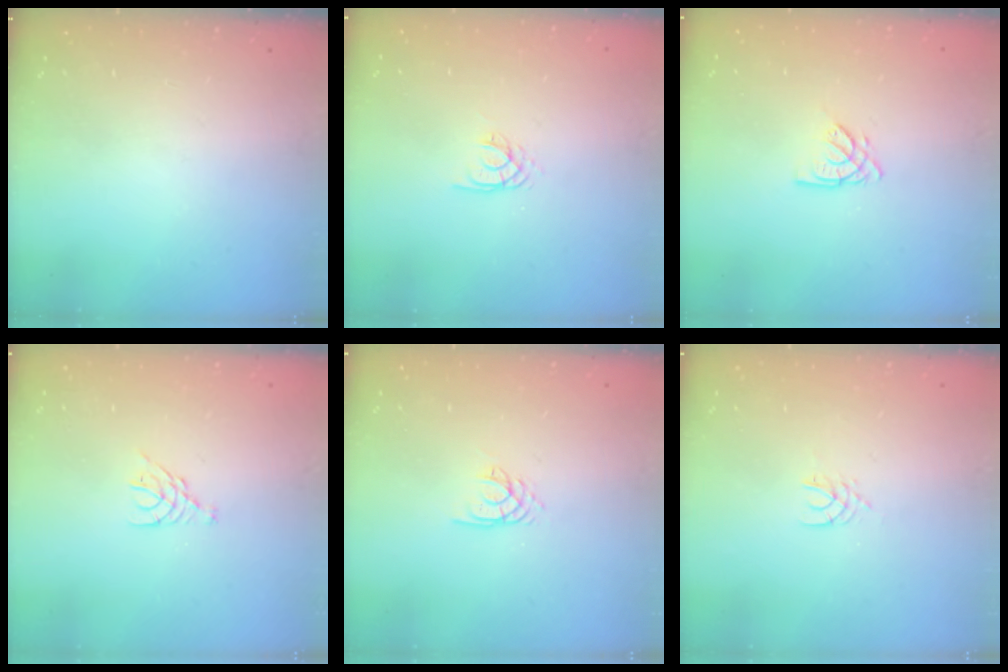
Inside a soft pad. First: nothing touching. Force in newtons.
{"total": 2.1, "press": 2.1, "slide": 0.4}
{"total": 4.5, "press": 4.5, "slide": 0.3}
{"total": 6.6, "press": 6.5, "slide": 0.7}
{"total": 2.0, "press": 2.0, "slide": 0.2}
{"total": 2.5, "press": 2.5, "slide": 0.3}